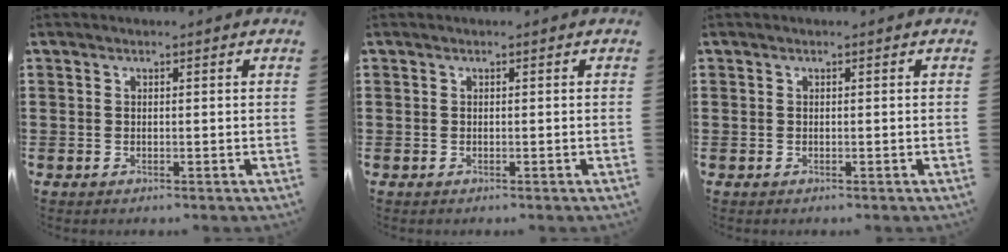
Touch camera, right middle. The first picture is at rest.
{"total": 0.0}
{"total": 0.0}